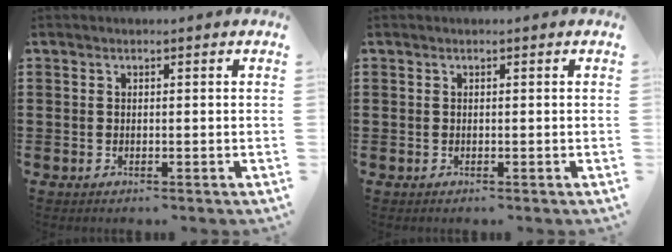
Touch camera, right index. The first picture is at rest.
{"total": 0.0}